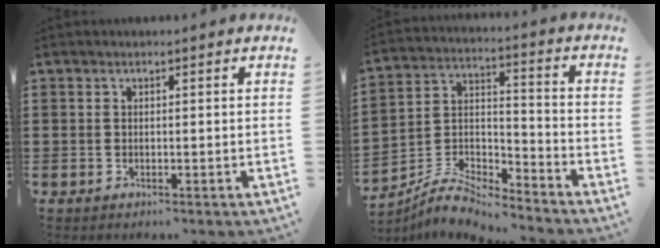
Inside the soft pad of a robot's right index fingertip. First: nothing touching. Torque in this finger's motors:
{"motor_torque": [0.43, -0.81, 0.04, -0.01]}